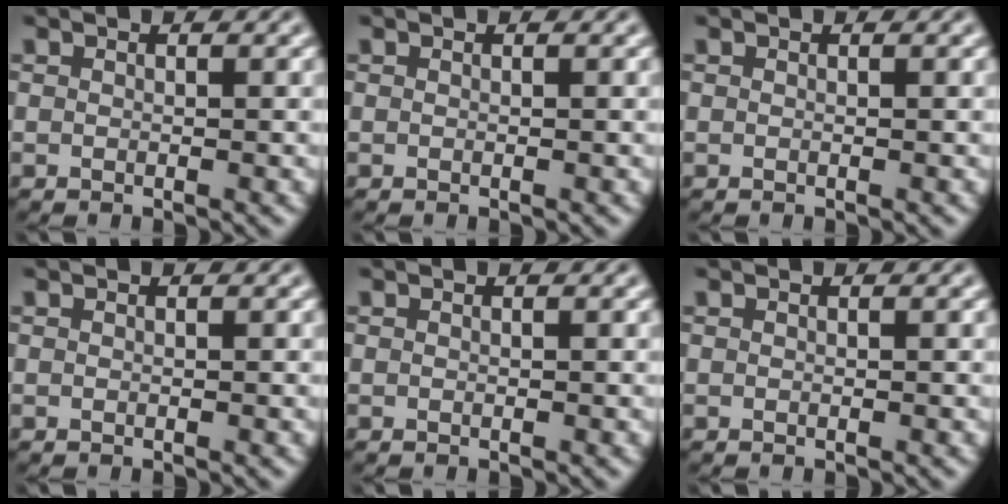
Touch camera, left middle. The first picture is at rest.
{"total": 0.0}
{"total": 0.0}
{"total": 0.0}
{"total": 0.0}
{"total": 0.0}